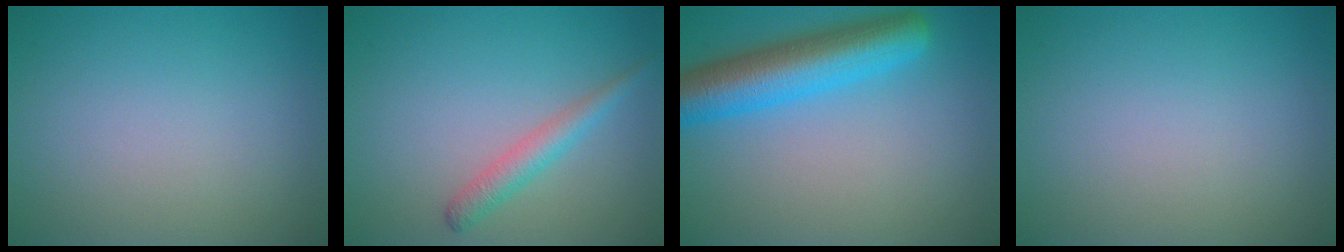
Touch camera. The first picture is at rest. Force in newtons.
{"total": 2.3, "press": 2.3, "slide": 0.1}
{"total": 7.3, "press": 7.3, "slide": 0.2}
{"total": 0.0}